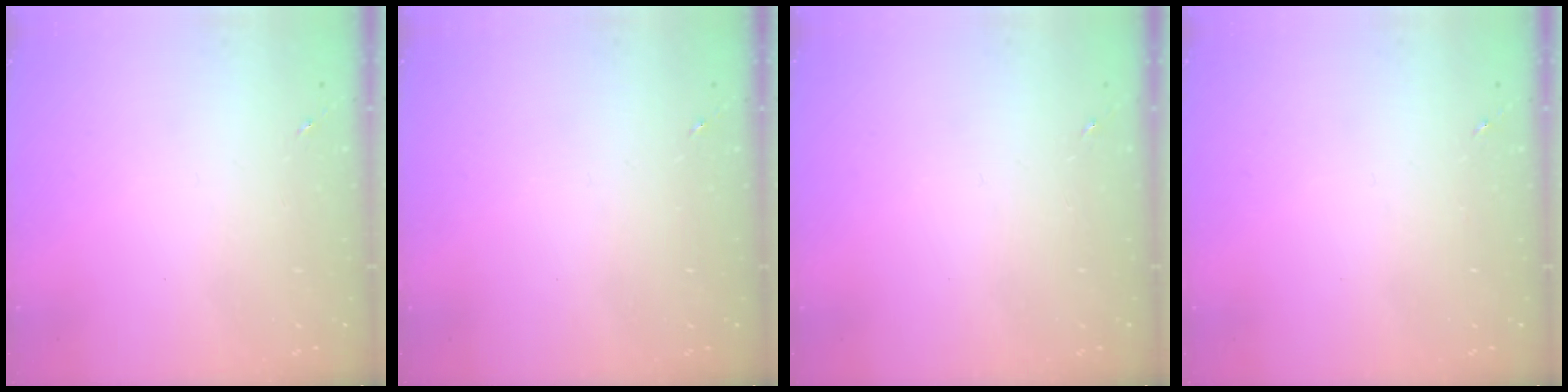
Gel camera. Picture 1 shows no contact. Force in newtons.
{"total": 0.0}
{"total": 0.0}
{"total": 0.0}